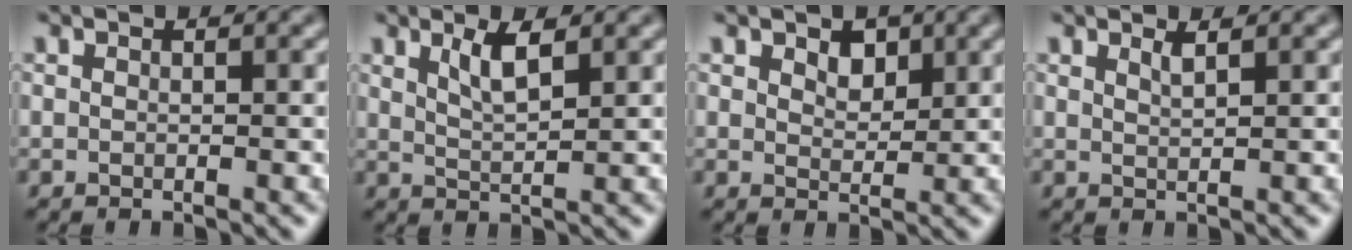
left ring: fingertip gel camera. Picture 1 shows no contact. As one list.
[{"total": 2.6, "force": [1.5, 0.6, 2.0], "torque": [-0.036, -0.003, 0.028]}, {"total": 1.8, "force": [1.0, 1.1, 1.0], "torque": [-0.018, -0.001, 0.017]}, {"total": 1.2, "force": [0.8, 0.3, 0.8], "torque": [-0.008, 0.000, 0.012]}]